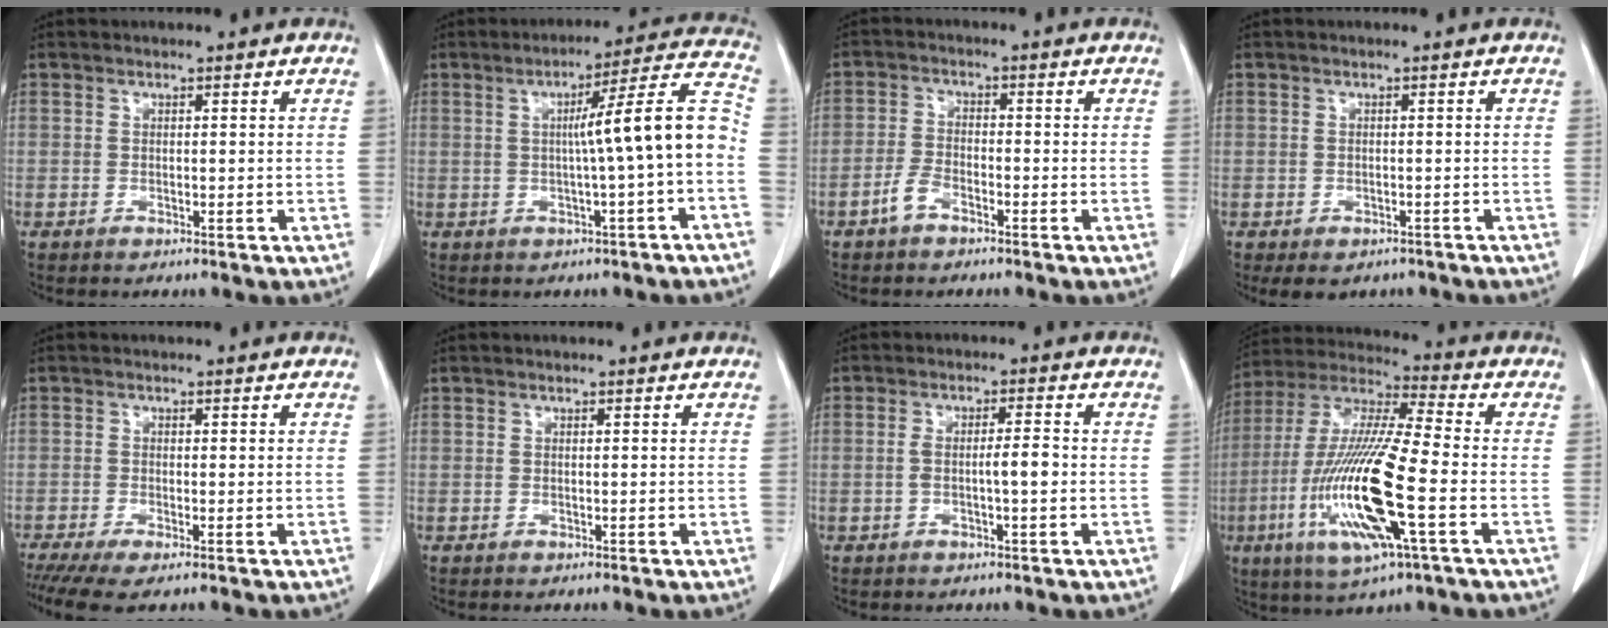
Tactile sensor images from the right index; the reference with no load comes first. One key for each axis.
{"total": 10.7, "fx": -1.0, "fy": -0.9, "fz": 10.6, "tx": -0.146, "ty": 0.026, "tz": -0.017}
{"total": 3.3, "fx": -2.3, "fy": 1.4, "fz": 1.9, "tx": -0.042, "ty": 0.005, "tz": -0.045}
{"total": 4.9, "fx": -3.5, "fy": 3.1, "fz": 1.3, "tx": -0.005, "ty": 0.003, "tz": -0.044}
{"total": 4.8, "fx": -3.4, "fy": 0.6, "fz": 3.2, "tx": -0.053, "ty": -0.012, "tz": -0.059}
{"total": 0.0}
{"total": 3.4, "fx": -0.6, "fy": 0.3, "fz": 3.4, "tx": -0.061, "ty": 0.009, "tz": -0.008}
{"total": 18.7, "fx": -5.0, "fy": 1.6, "fz": 17.9, "tx": -0.379, "ty": -0.019, "tz": -0.094}